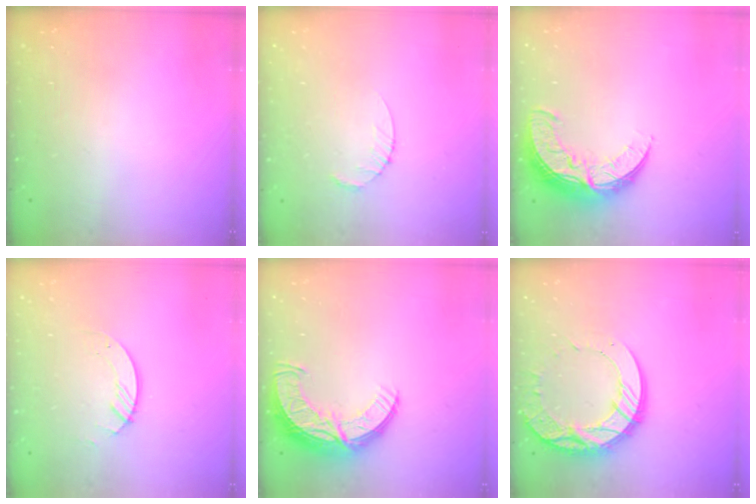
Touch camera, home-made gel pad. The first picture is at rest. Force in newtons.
{"total": 2.5, "press": 2.5, "slide": 0.3}
{"total": 11.4, "press": 11.3, "slide": 0.8}
{"total": 2.9, "press": 2.9, "slide": 0.3}
{"total": 11.7, "press": 11.7, "slide": 0.9}
{"total": 16.6, "press": 16.5, "slide": 1.3}